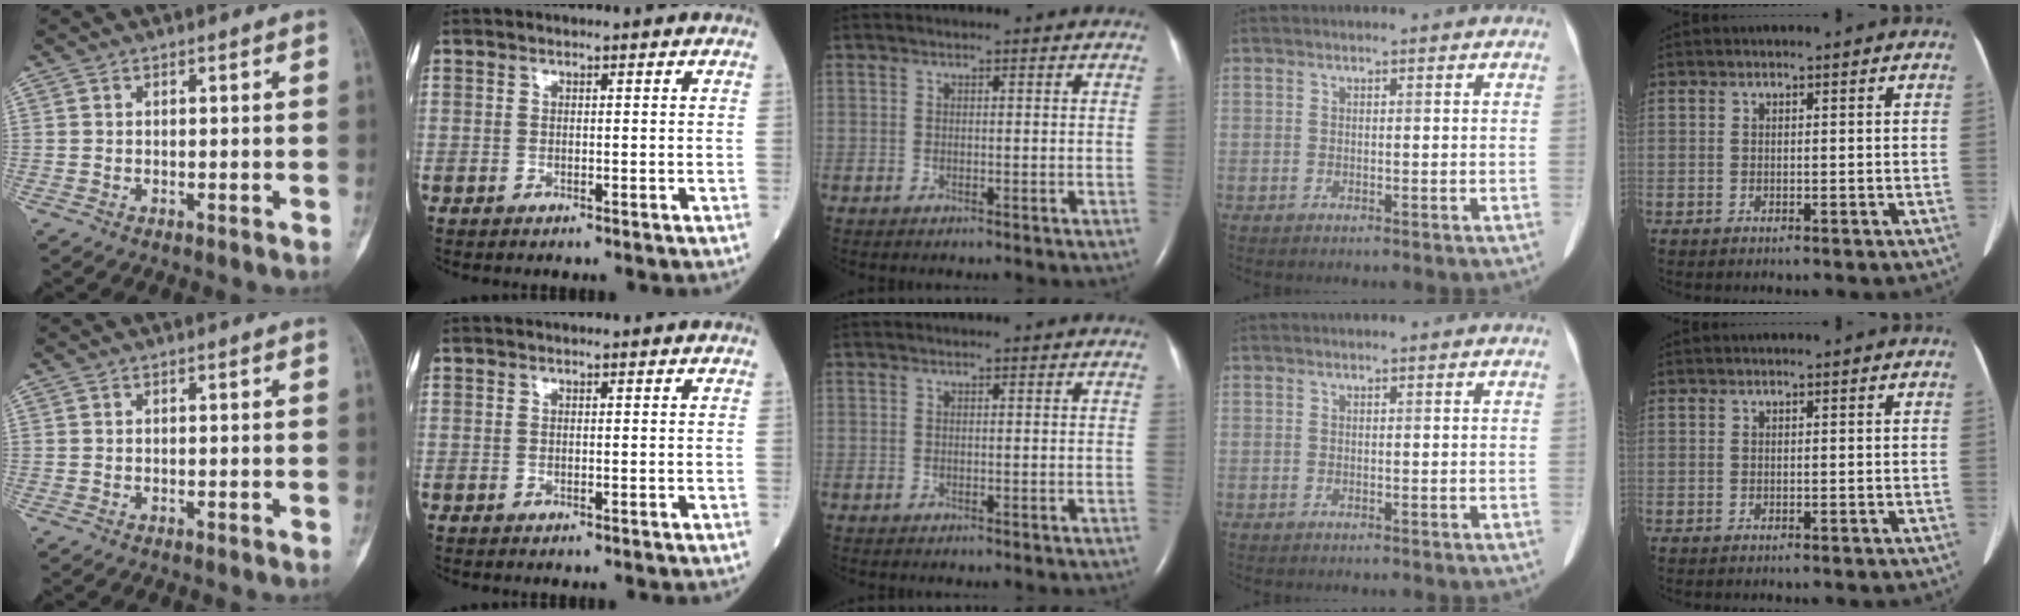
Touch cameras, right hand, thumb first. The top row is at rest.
{}